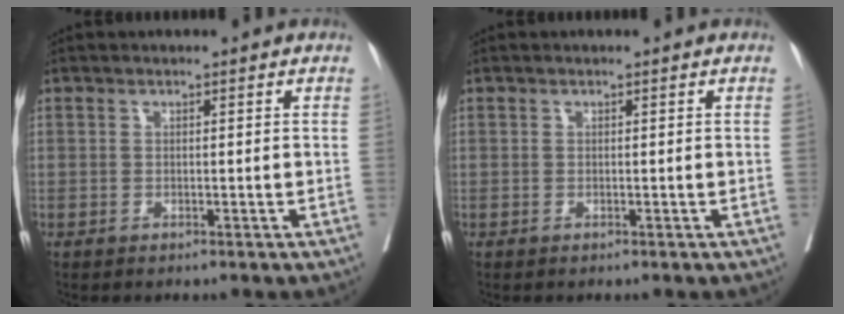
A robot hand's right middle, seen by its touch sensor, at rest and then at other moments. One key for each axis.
{"total": 0.0}